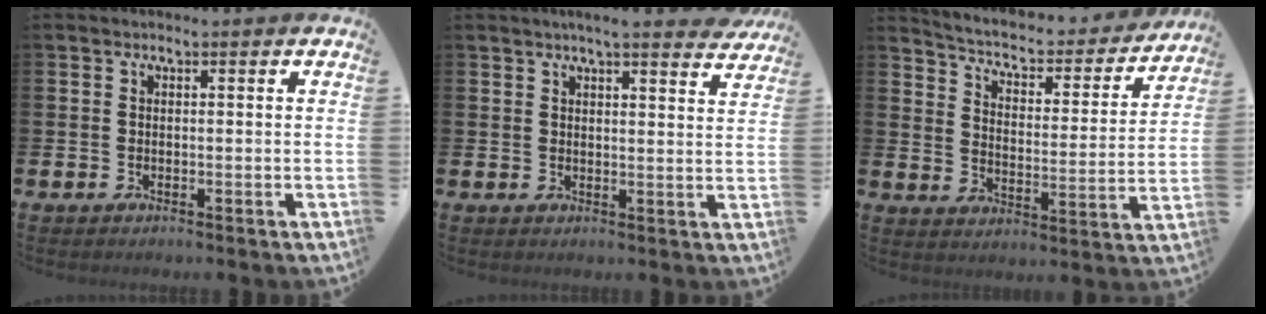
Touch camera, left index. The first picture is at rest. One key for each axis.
{"total": 4.6, "fx": 4.4, "fy": -0.2, "fz": 1.5, "tx": -0.024, "ty": -0.022, "tz": 0.075}
{"total": 4.8, "fx": 4.3, "fy": 1.5, "fz": 1.5, "tx": -0.048, "ty": -0.039, "tz": 0.062}